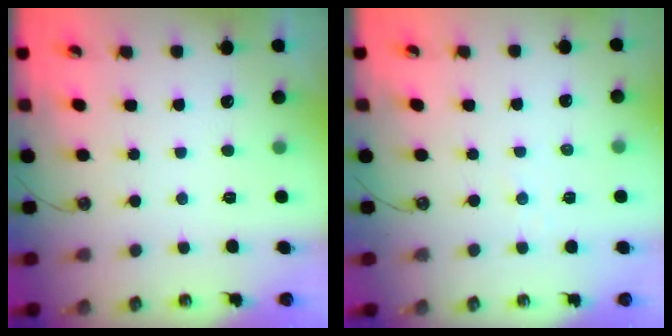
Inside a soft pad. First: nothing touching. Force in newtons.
{"total": 1.8, "press": 1.7, "slide": 0.2}